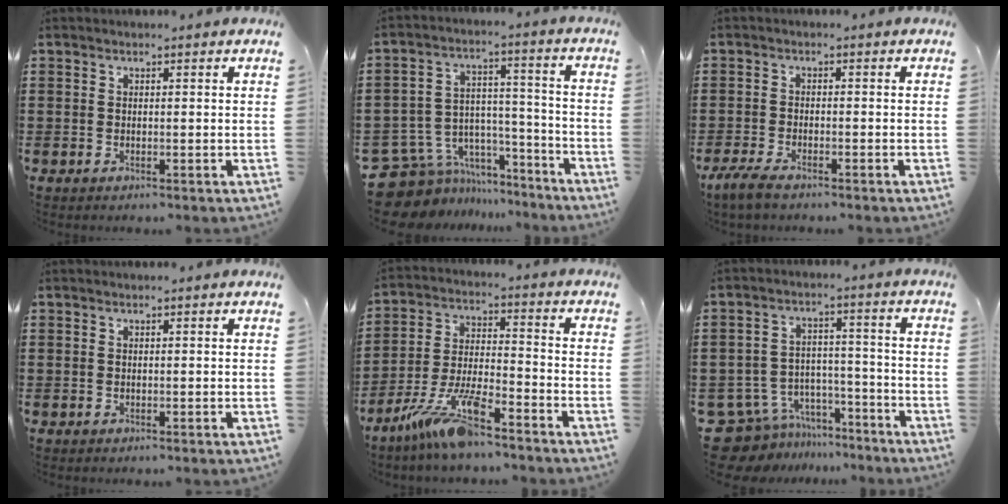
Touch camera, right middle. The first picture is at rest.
{"total": 8.3, "force": [-6.3, 5.2, 1.5], "torque": [-0.059, 0.006, -0.119]}
{"total": 2.9, "force": [-2.3, 0.5, 1.7], "torque": [-0.045, -0.003, -0.049]}
{"total": 0.0}
{"total": 10.2, "force": [-8.1, 1.6, 6.0], "torque": [-0.134, 0.004, -0.159]}
{"total": 8.5, "force": [-7.5, 3.8, 1.1], "torque": [-0.047, 0.024, -0.151]}